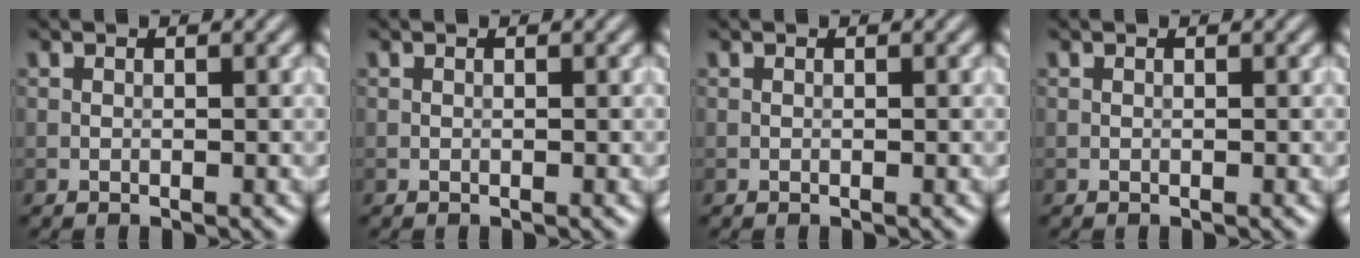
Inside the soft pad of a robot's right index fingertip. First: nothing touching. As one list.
[{"total": 0.0}, {"total": 0.0}, {"total": 0.0}]